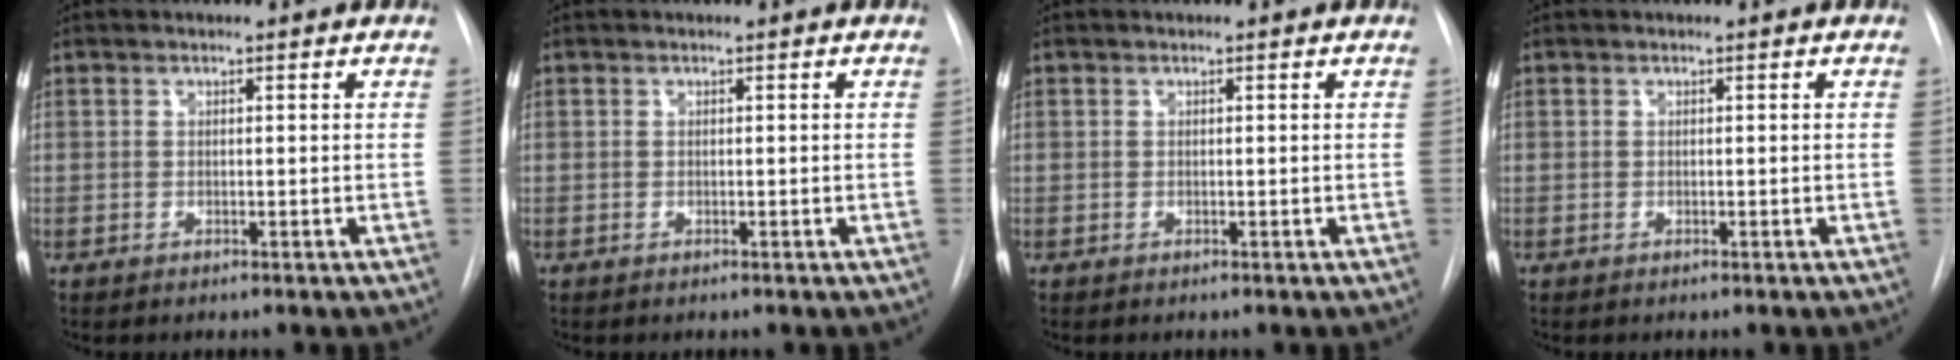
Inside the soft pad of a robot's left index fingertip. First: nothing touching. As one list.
[{"total": 0.0}, {"total": 0.0}, {"total": 0.0}]